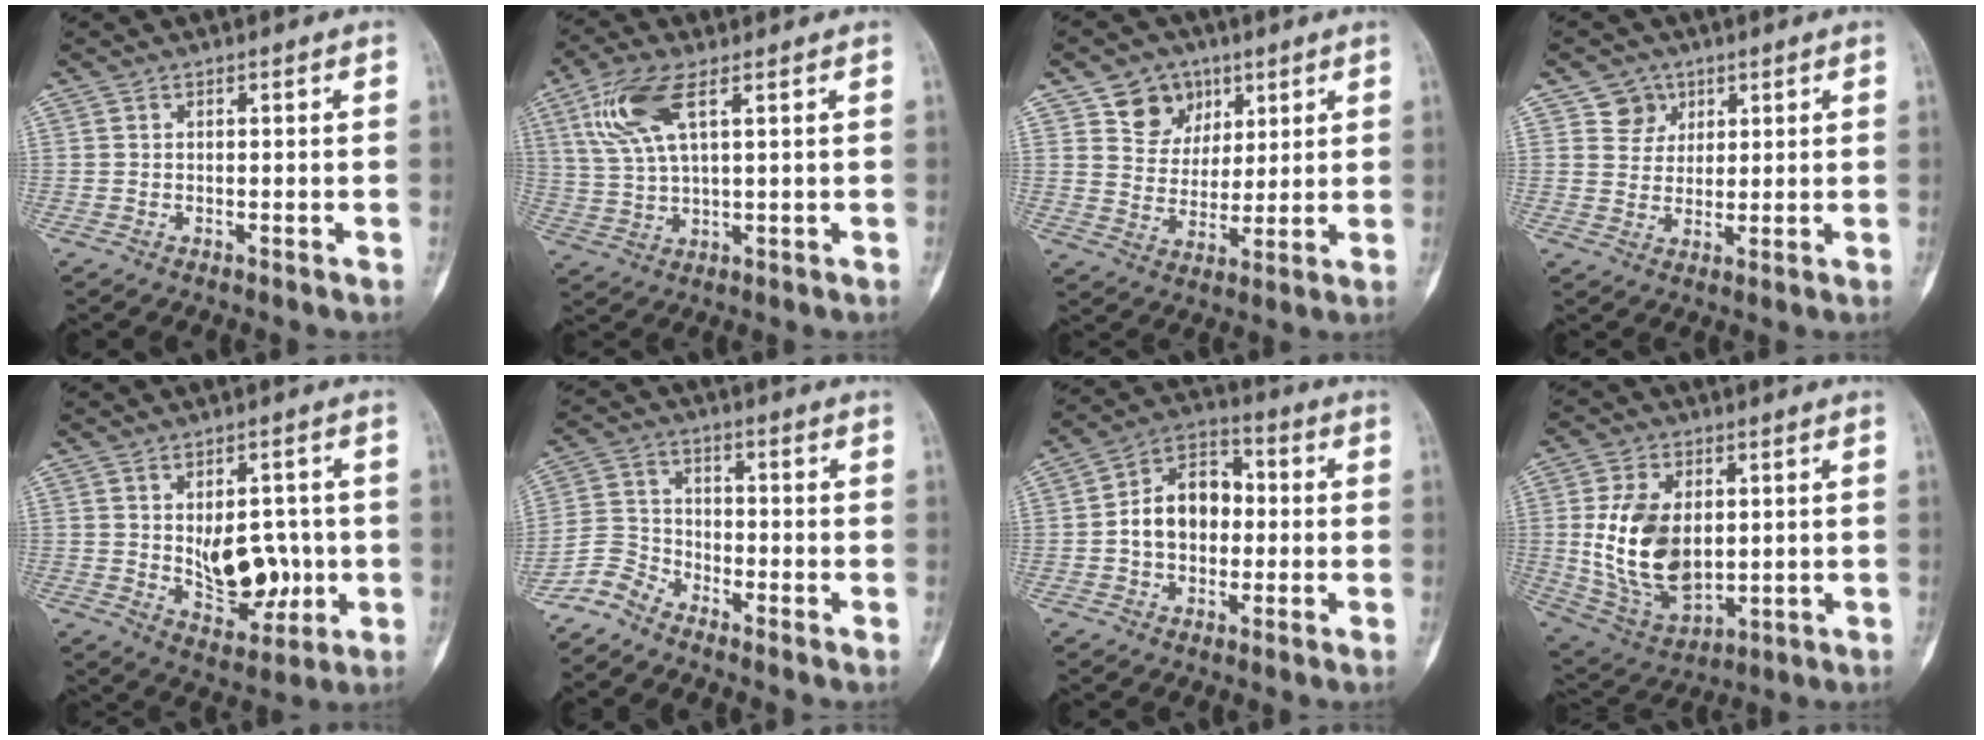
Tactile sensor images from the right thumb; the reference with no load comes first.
{"total": 10.3, "force": [4.3, 3.7, 8.7], "torque": [-0.197, -0.003, 0.092]}
{"total": 9.3, "force": [4.9, 7.5, 2.4], "torque": [0.002, -0.023, 0.087]}
{"total": 4.8, "force": [2.4, 4.1, 0.5], "torque": [0.021, -0.011, 0.040]}
{"total": 11.7, "force": [-0.5, 7.2, 9.2], "torque": [-0.089, -0.004, 0.010]}
{"total": 5.3, "force": [-4.9, 2.1, 0.4], "torque": [0.001, 0.030, -0.115]}
{"total": 11.6, "force": [-0.5, 8.4, 7.9], "torque": [-0.102, 0.035, -0.019]}
{"total": 16.6, "force": [1.2, 10.6, 12.7], "torque": [-0.213, -0.013, 0.042]}